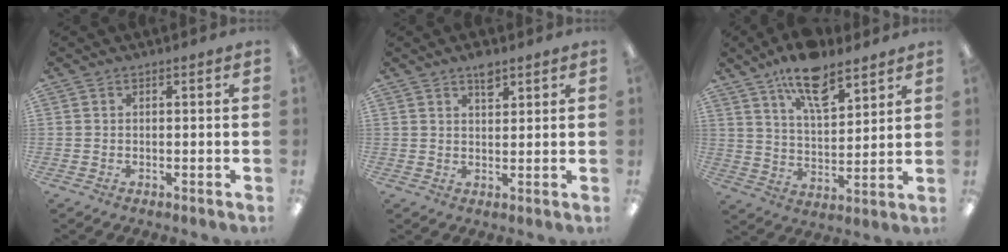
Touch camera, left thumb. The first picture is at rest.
{"total": 3.9, "force": [2.7, 1.8, 2.1], "torque": [-0.022, -0.010, 0.044]}
{"total": 13.3, "force": [9.6, 5.1, 7.7], "torque": [-0.123, -0.049, 0.167]}